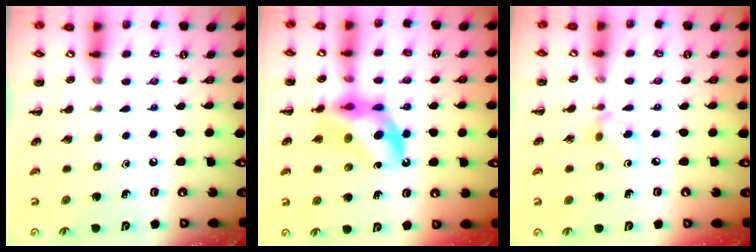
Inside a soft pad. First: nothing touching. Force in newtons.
{"total": 10.8, "press": 10.3, "slide": 3.4}
{"total": 4.1, "press": 4.1, "slide": 0.5}